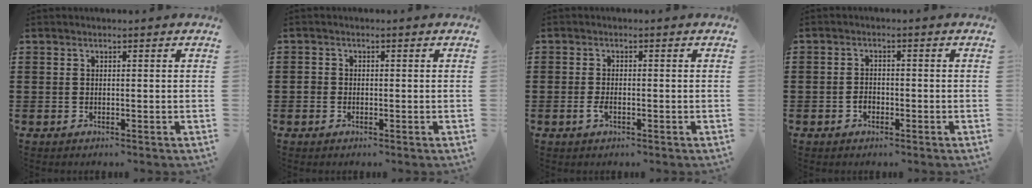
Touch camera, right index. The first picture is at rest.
{"total": 1.1, "force": [-0.4, 0.9, 0.3], "torque": [-0.008, 0.003, -0.010]}
{"total": 1.6, "force": [-0.6, 0.6, 1.3], "torque": [-0.033, -0.004, -0.013]}
{"total": 1.5, "force": [-0.8, 0.9, 0.8], "torque": [-0.018, 0.000, -0.016]}